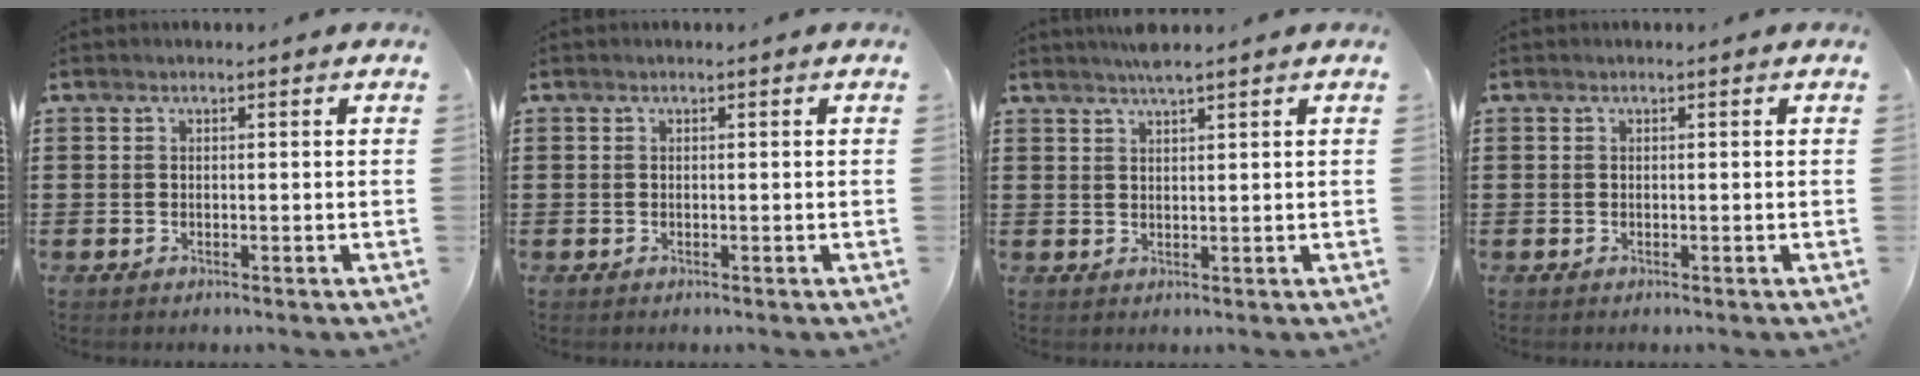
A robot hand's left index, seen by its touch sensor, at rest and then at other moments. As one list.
[{"total": 0.0}, {"total": 2.5, "force": [2.2, 0.0, 1.3], "torque": [-0.028, 0.000, 0.040]}, {"total": 0.0}]